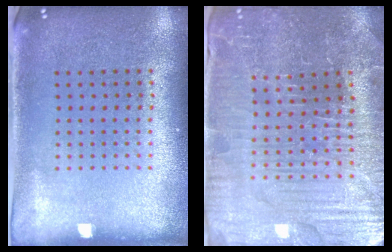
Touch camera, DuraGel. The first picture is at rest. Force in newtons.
{"total": 4.1, "press": 4.1, "slide": 0.5}